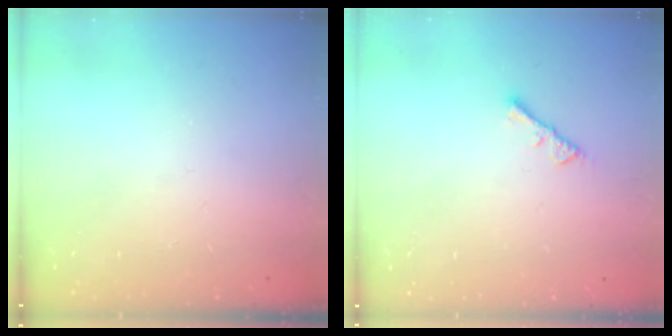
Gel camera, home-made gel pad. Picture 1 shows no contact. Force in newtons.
{"total": 2.3, "press": 2.2, "slide": 0.4}